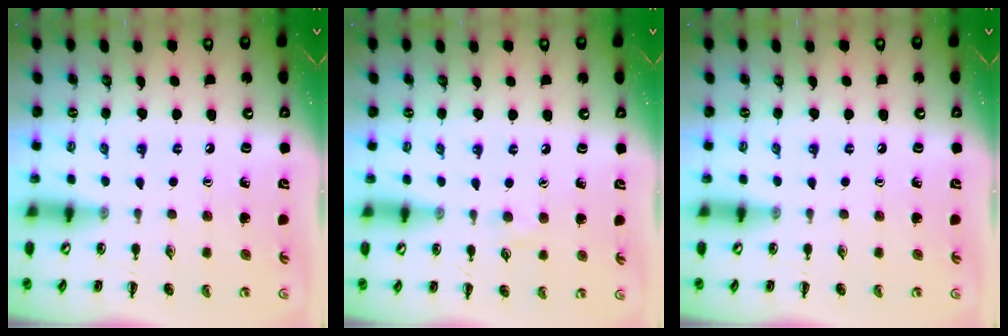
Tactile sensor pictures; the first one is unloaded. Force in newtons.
{"total": 4.5, "press": 4.1, "slide": 1.7}
{"total": 0.0}